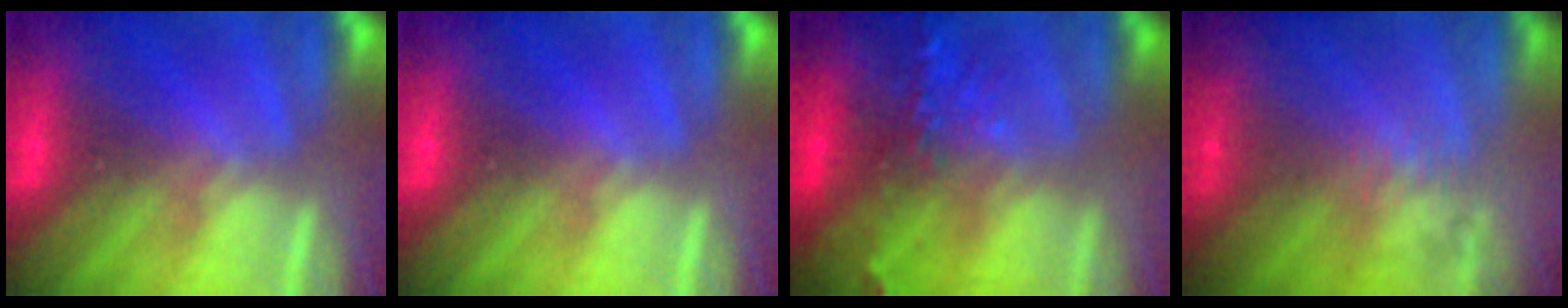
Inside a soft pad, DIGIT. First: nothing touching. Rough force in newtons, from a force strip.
{"total": 0.0}
{"total": 7.4}
{"total": 2.4}